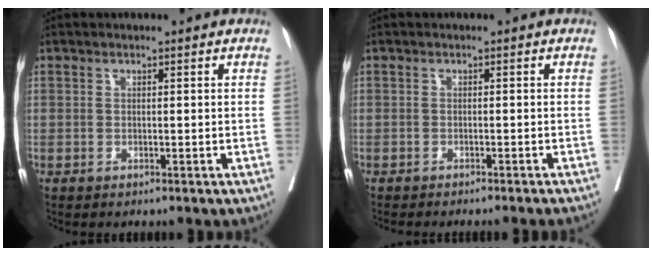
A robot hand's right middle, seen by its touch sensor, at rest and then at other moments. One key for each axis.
{"total": 6.4, "fx": -5.9, "fy": -0.6, "fz": 2.6, "tx": -0.012, "ty": -0.015, "tz": -0.077}